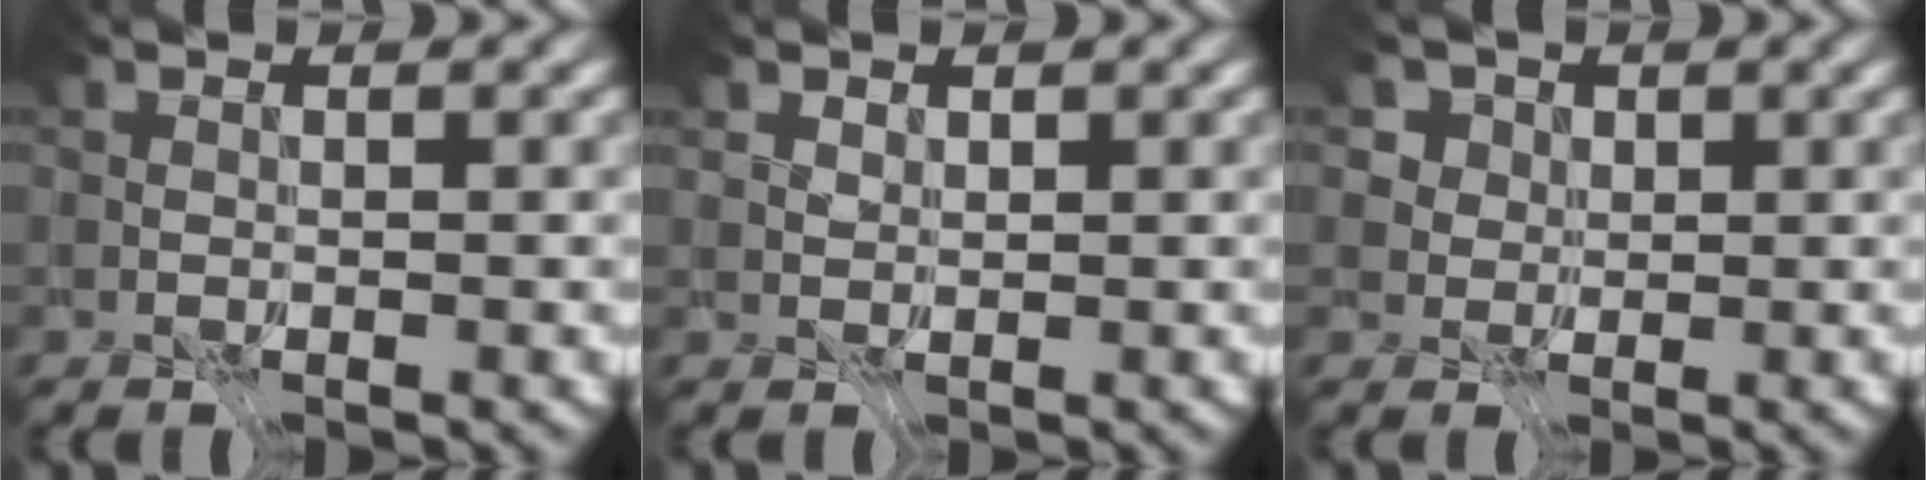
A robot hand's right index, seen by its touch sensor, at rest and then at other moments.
{"total": 3.0, "force": [2.0, 1.9, 1.3], "torque": [-0.040, 0.006, 0.035]}
{"total": 6.8, "force": [3.7, 4.9, 3.0], "torque": [-0.053, 0.008, 0.042]}